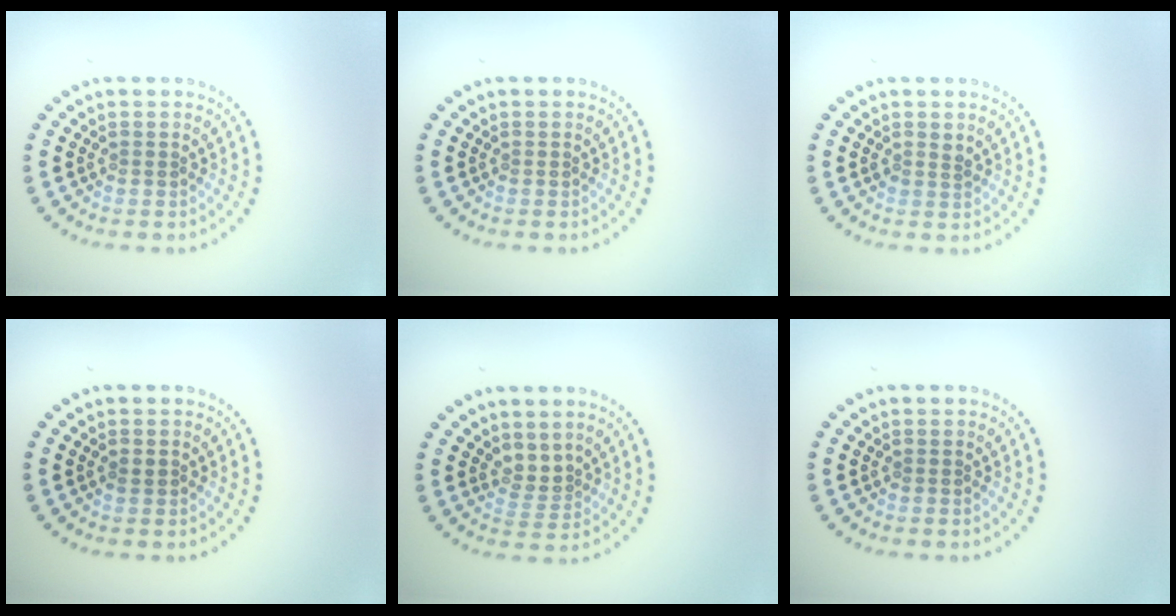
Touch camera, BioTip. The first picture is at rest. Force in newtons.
{"total": 0.0}
{"total": 0.6, "press": 0.6, "slide": 0.3}
{"total": 0.7, "press": 0.7, "slide": 0.2}
{"total": 2.0, "press": 1.3, "slide": 1.5}
{"total": 0.0}